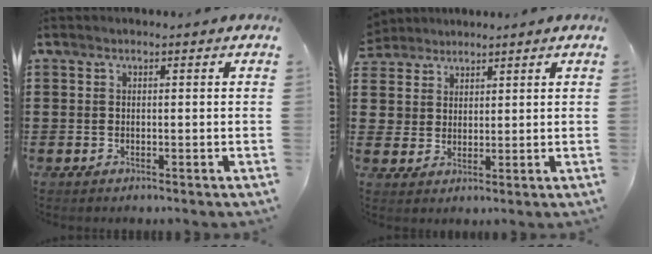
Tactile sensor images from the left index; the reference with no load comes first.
{"total": 4.0, "force": [2.9, 2.8, -0.1], "torque": [-0.017, 0.004, 0.054]}